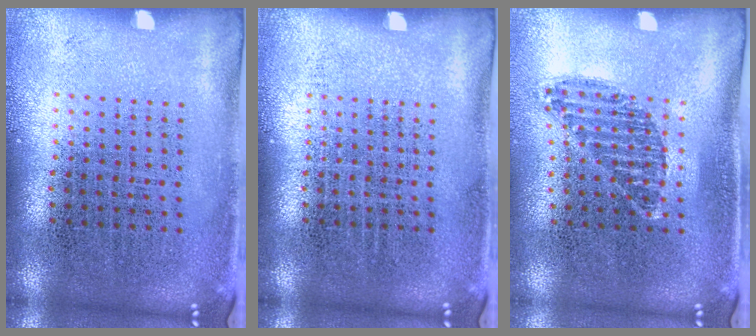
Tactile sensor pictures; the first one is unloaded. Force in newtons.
{"total": 0.0}
{"total": 1.0, "press": 0.9, "slide": 0.5}